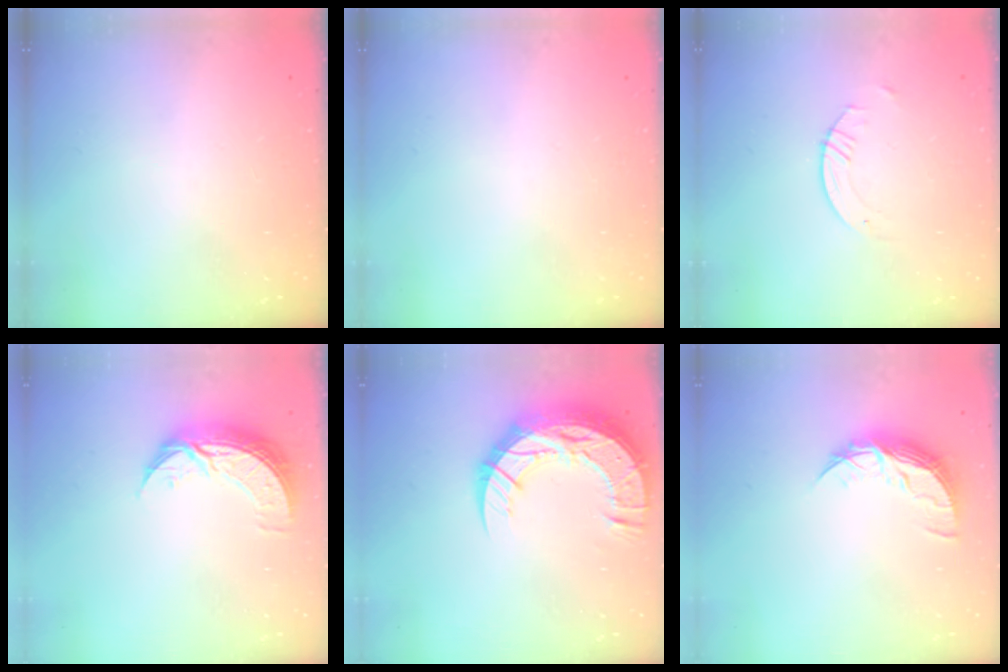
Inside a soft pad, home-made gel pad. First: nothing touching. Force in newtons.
{"total": 0.0}
{"total": 0.8, "press": 0.8, "slide": 0.2}
{"total": 9.0, "press": 9.0, "slide": 0.7}
{"total": 19.2, "press": 19.1, "slide": 1.4}
{"total": 8.7, "press": 8.7, "slide": 0.4}